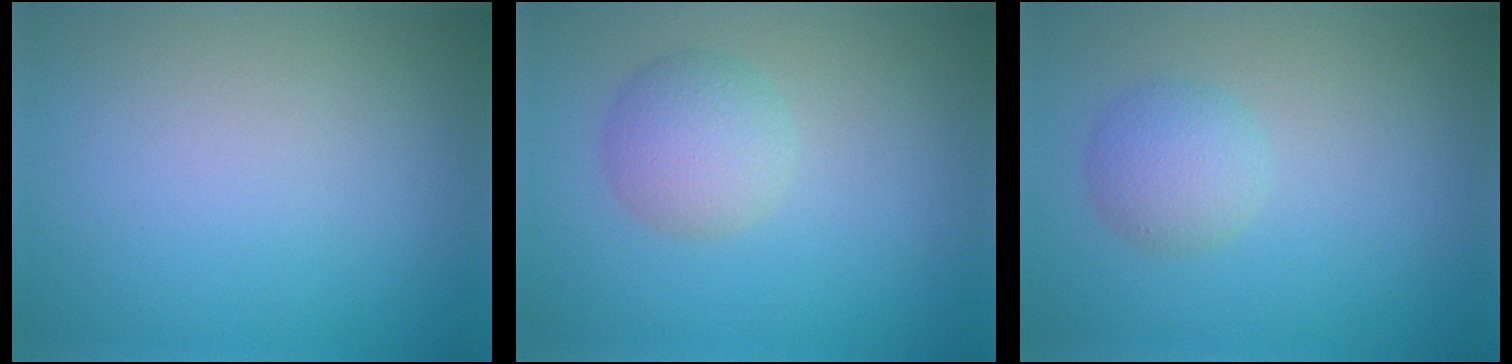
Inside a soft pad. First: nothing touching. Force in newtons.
{"total": 3.2, "press": 3.2, "slide": 0.0}
{"total": 2.6, "press": 2.6, "slide": 0.1}